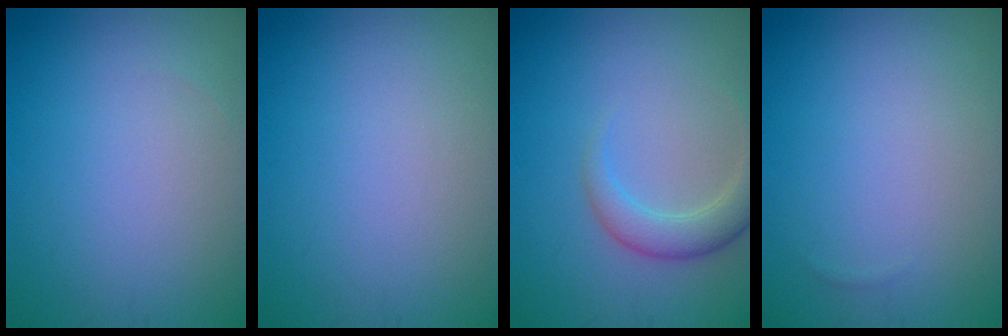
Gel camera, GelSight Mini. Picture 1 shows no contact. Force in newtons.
{"total": 0.0}
{"total": 3.2, "press": 3.1, "slide": 0.2}
{"total": 0.0}